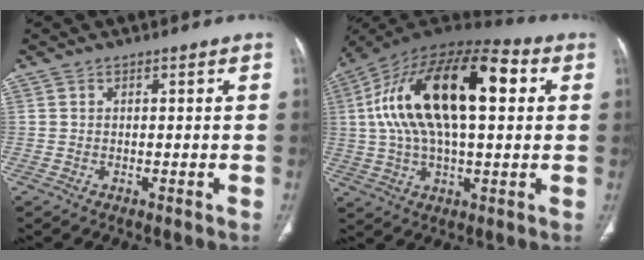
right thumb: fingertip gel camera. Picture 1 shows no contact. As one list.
[{"total": 25.7, "force": [5.1, 11.9, 22.2], "torque": [-0.401, 0.030, 0.074]}]